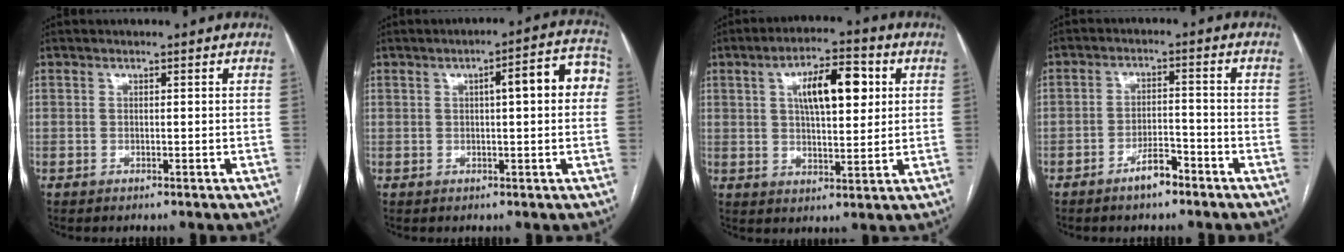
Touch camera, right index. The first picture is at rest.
{"total": 8.1, "force": [1.2, 1.6, 7.9], "torque": [-0.098, 0.030, 0.010]}
{"total": 10.2, "force": [3.1, 3.5, 9.1], "torque": [-0.152, 0.016, 0.051]}
{"total": 4.4, "force": [-3.2, 1.3, 2.8], "torque": [-0.049, 0.004, -0.057]}